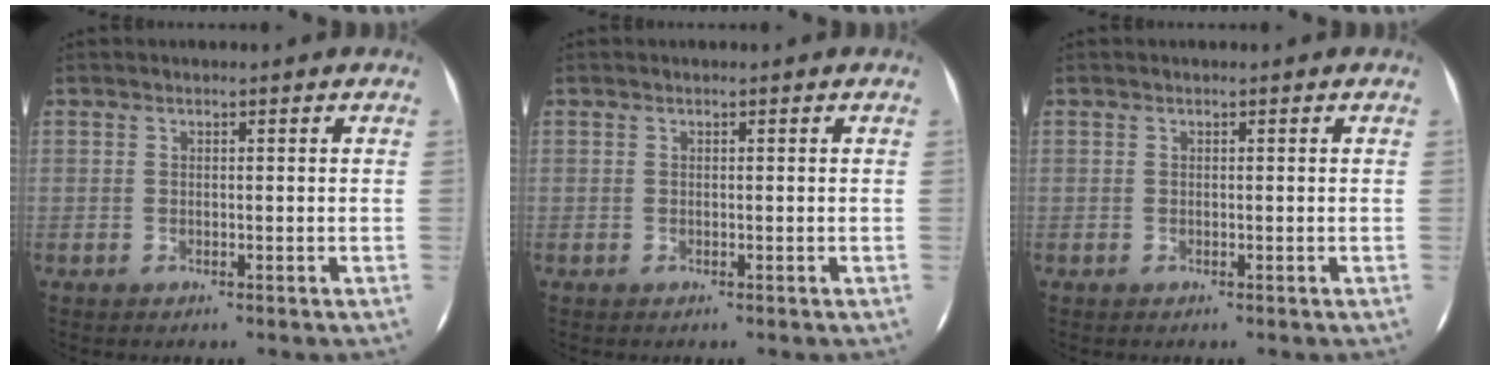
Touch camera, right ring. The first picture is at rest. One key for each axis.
{"total": 0.0}
{"total": 0.0}